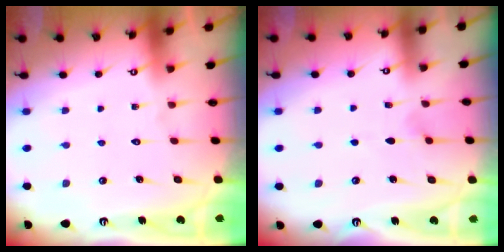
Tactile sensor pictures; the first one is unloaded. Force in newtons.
{"total": 3.4, "press": 3.0, "slide": 1.5}